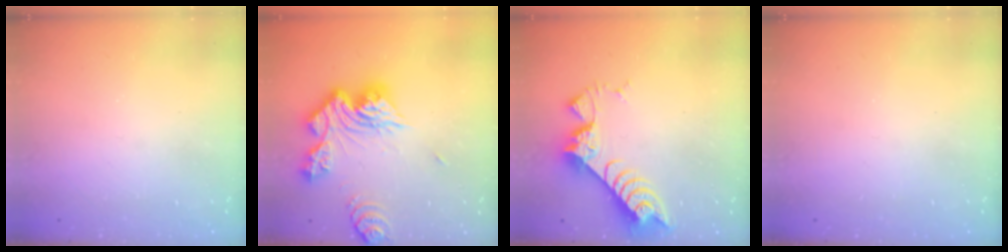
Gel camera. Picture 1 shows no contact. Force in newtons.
{"total": 17.0, "press": 16.9, "slide": 1.8}
{"total": 8.4, "press": 8.4, "slide": 0.8}
{"total": 0.0}